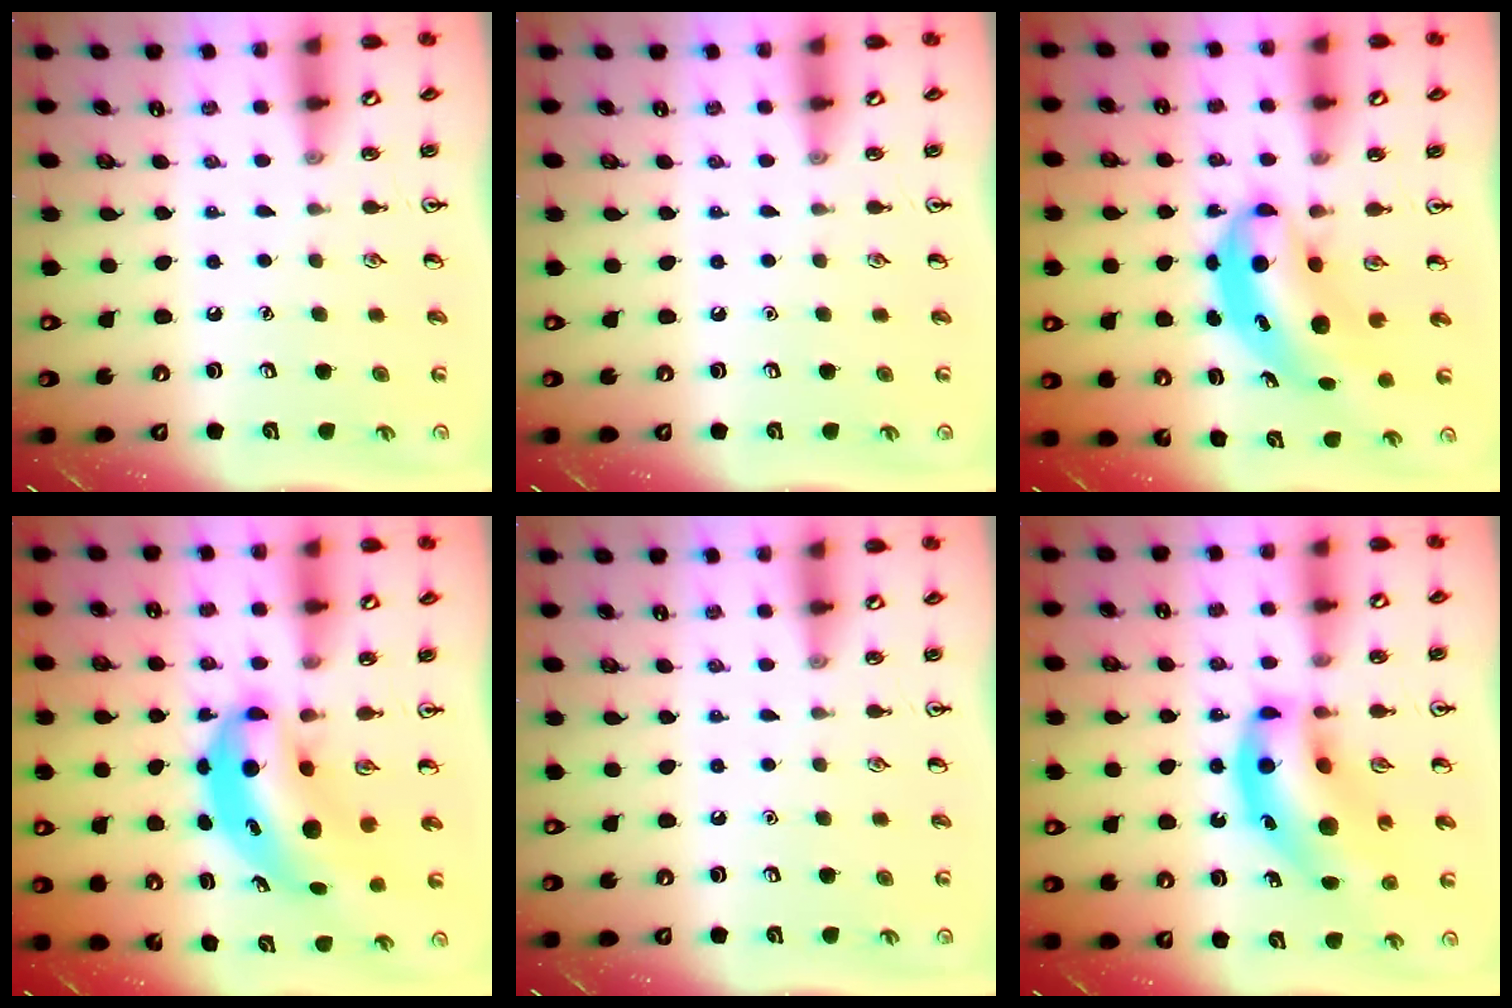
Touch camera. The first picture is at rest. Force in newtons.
{"total": 0.0}
{"total": 6.8, "press": 6.5, "slide": 1.8}
{"total": 8.0, "press": 7.7, "slide": 2.2}
{"total": 0.0}
{"total": 16.2, "press": 15.5, "slide": 4.7}